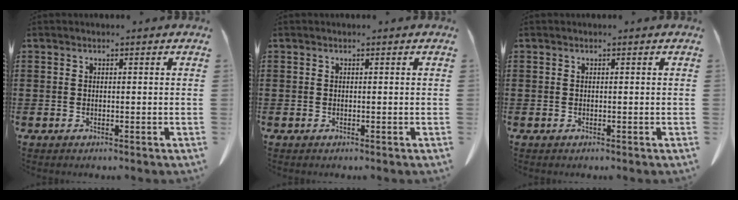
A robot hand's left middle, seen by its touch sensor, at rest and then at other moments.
{"total": 0.0}
{"total": 0.0}